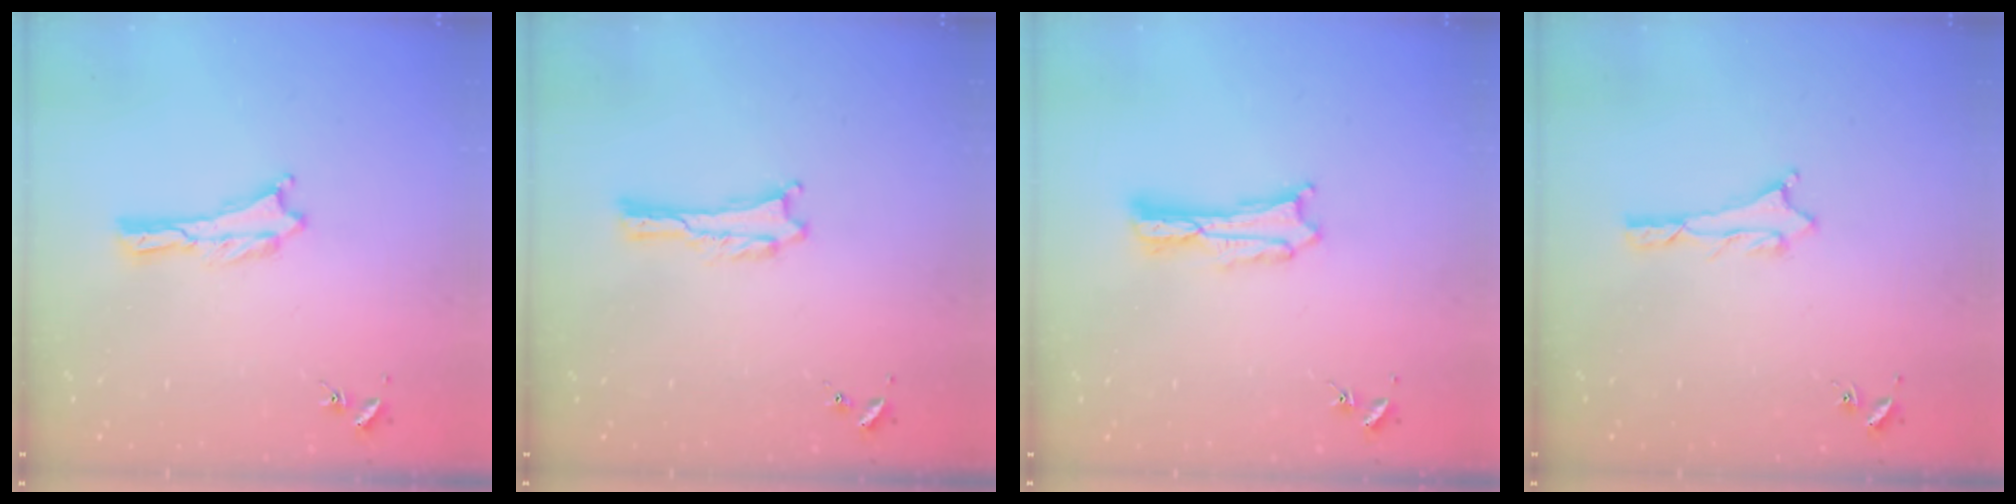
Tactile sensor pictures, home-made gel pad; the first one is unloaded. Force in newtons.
{"total": 0.0}
{"total": 1.8, "press": 1.8, "slide": 0.3}
{"total": 0.9, "press": 0.8, "slide": 0.1}